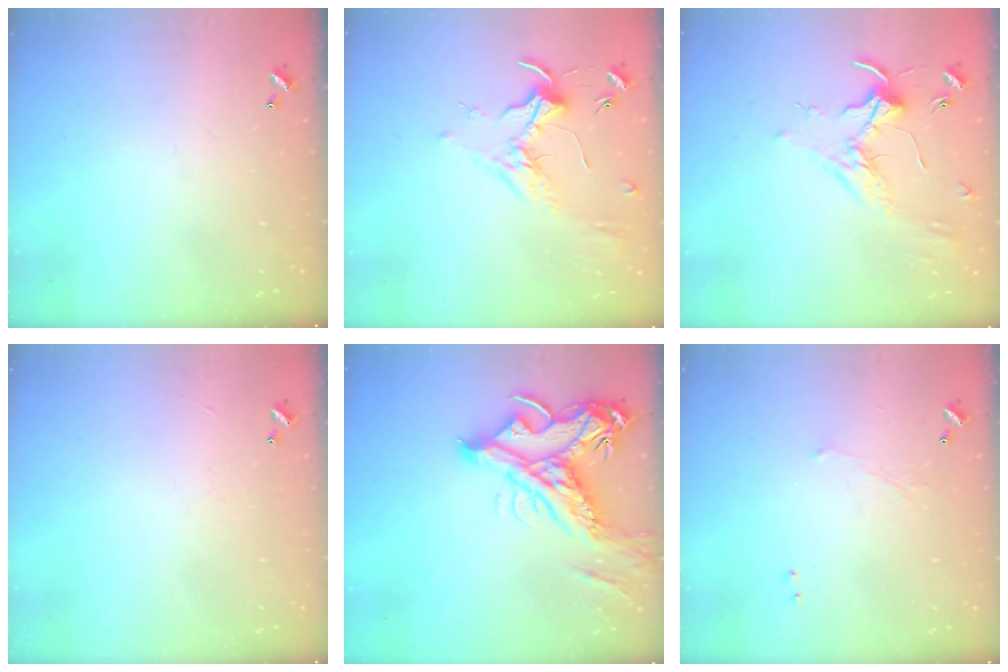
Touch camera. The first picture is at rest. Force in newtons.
{"total": 1.8, "press": 1.6, "slide": 0.7}
{"total": 1.7, "press": 1.7, "slide": 0.4}
{"total": 1.2, "press": 1.1, "slide": 0.4}
{"total": 15.2, "press": 15.0, "slide": 2.6}
{"total": 0.6, "press": 0.2, "slide": 0.5}